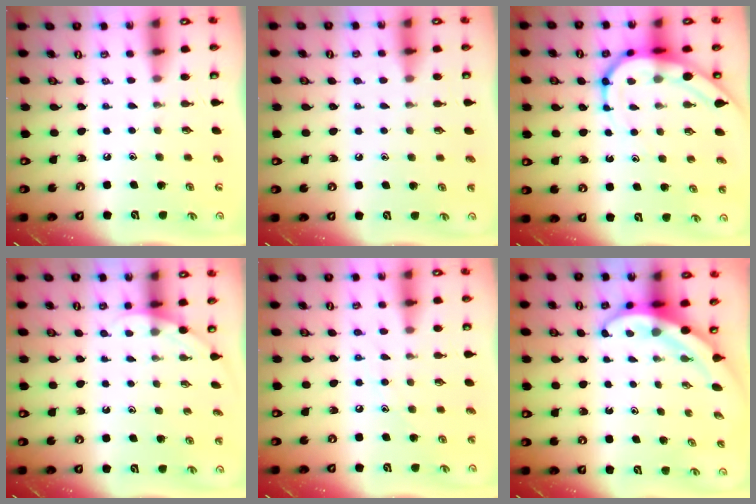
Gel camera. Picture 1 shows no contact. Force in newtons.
{"total": 2.6, "press": 2.6, "slide": 0.3}
{"total": 9.1, "press": 9.1, "slide": 0.8}
{"total": 2.5, "press": 2.5, "slide": 0.2}
{"total": 7.3, "press": 7.2, "slide": 0.7}
{"total": 5.2, "press": 5.1, "slide": 1.3}